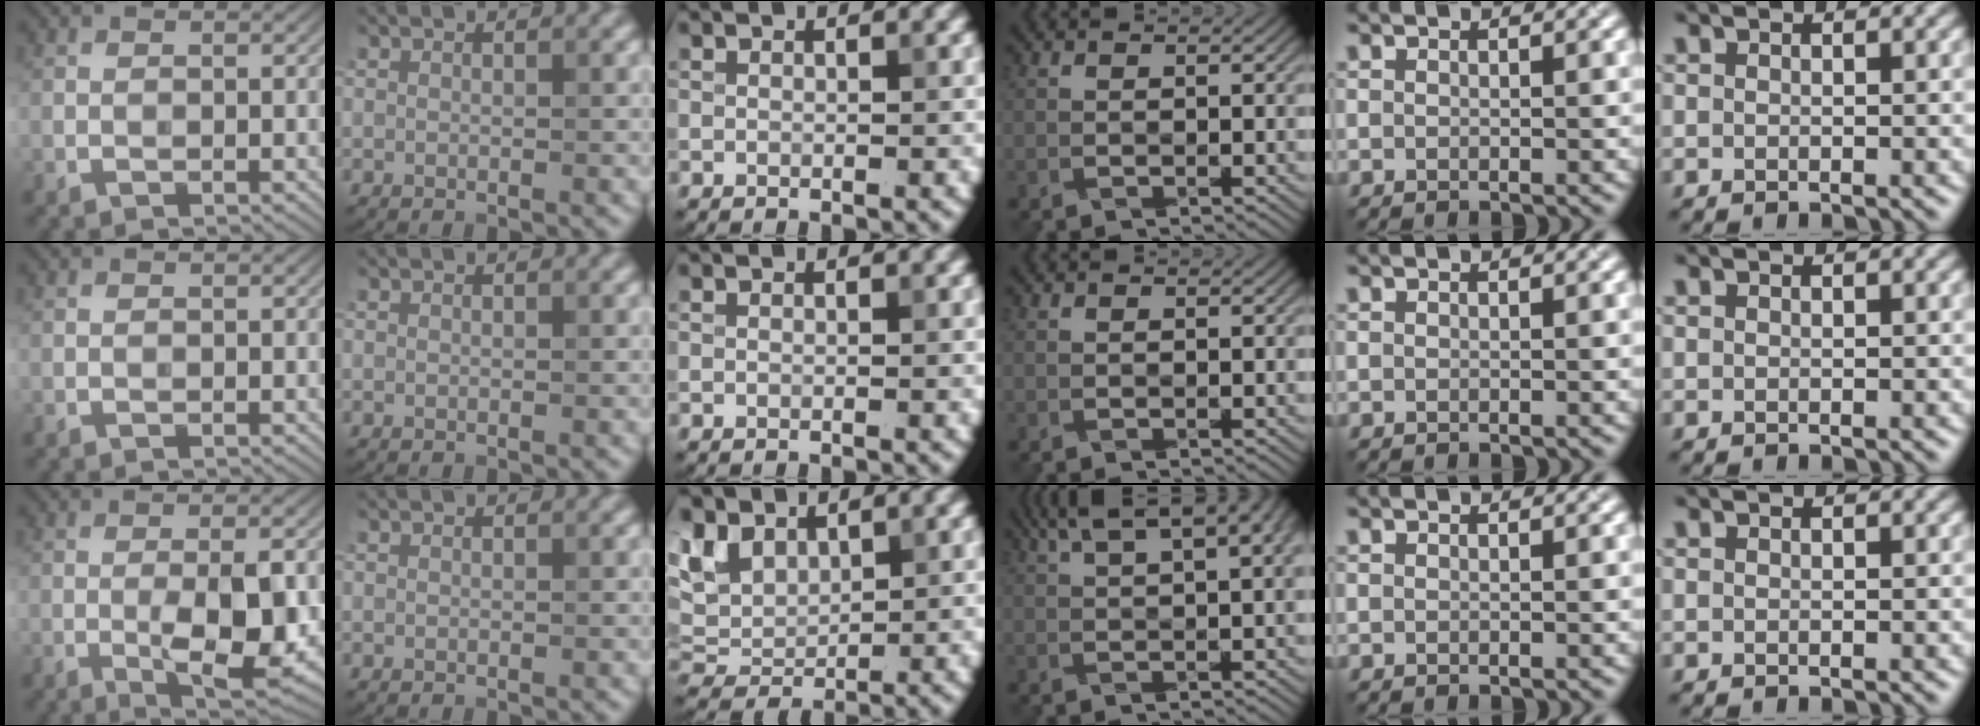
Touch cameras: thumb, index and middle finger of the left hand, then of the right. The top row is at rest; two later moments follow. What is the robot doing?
{"motion": "wrap", "object": "netting"}